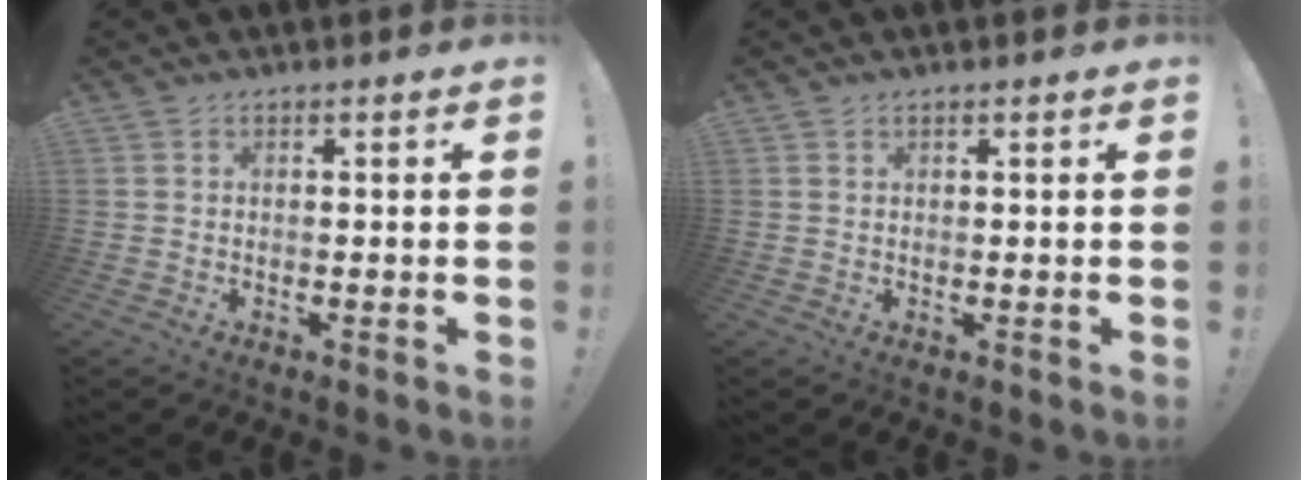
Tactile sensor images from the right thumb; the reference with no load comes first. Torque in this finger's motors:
{"motor_torque": [-0.08, -0.17, -0.05, 0.16, 0.01]}